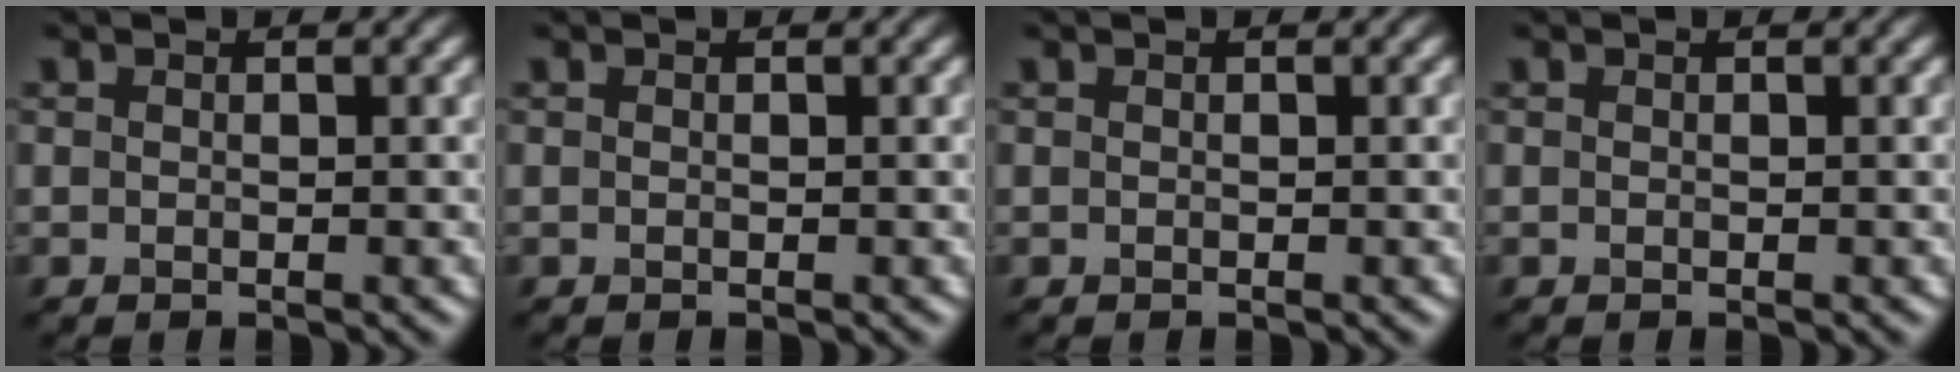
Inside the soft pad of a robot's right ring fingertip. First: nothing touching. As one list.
[{"total": 0.0}, {"total": 0.0}, {"total": 0.0}]